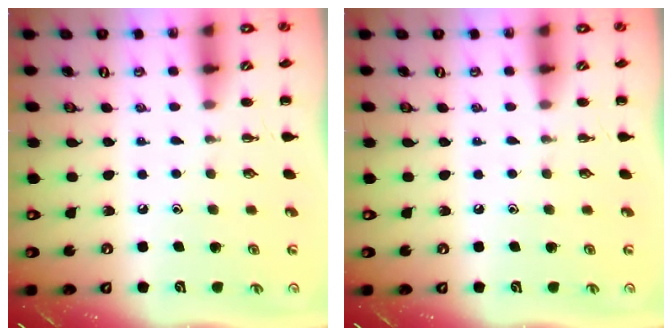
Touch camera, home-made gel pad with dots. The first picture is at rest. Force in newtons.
{"total": 0.0}